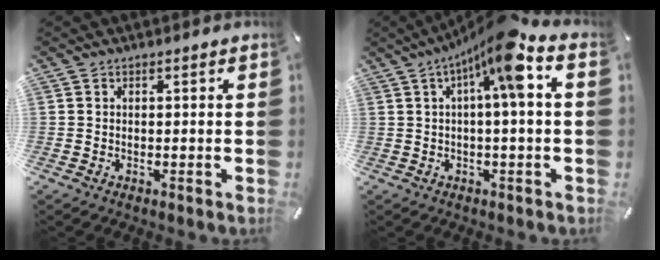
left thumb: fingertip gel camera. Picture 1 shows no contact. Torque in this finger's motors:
{"motor_torque": [0.36, 1.62, 1.85, -0.92, 0.27]}